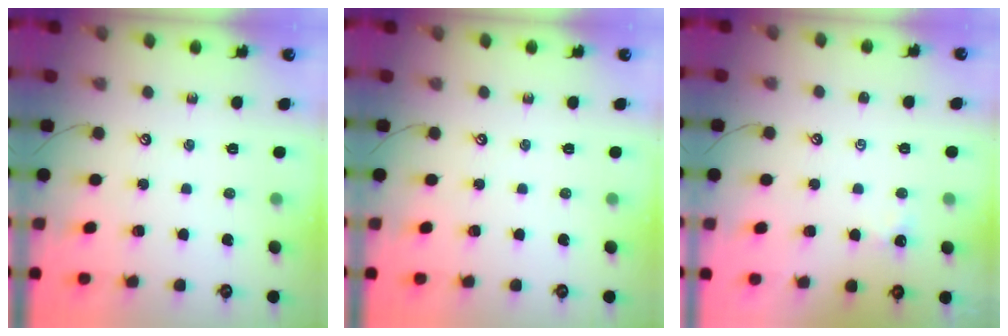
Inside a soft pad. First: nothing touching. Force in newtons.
{"total": 0.0}
{"total": 0.6, "press": 0.5, "slide": 0.3}